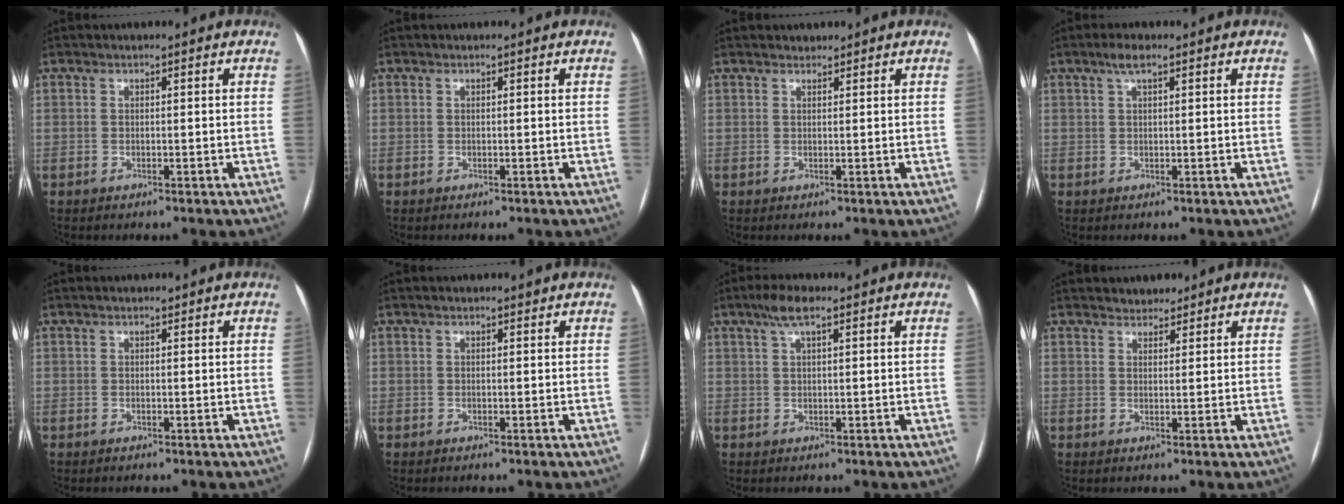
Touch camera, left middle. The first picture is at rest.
{"total": 0.0}
{"total": 1.1, "force": [1.0, 0.4, 0.0], "torque": [-0.006, 0.009, 0.018]}
{"total": 2.2, "force": [1.3, 0.4, 1.7], "torque": [-0.035, 0.009, 0.025]}
{"total": 0.9, "force": [0.7, 0.3, 0.5], "torque": [-0.011, 0.016, 0.010]}
{"total": 1.4, "force": [1.2, 0.3, 0.7], "torque": [-0.013, 0.023, 0.018]}
{"total": 3.7, "force": [2.3, 0.8, 2.8], "torque": [-0.059, 0.013, 0.043]}
{"total": 2.5, "force": [2.2, 1.1, 0.2], "torque": [-0.004, 0.009, 0.034]}